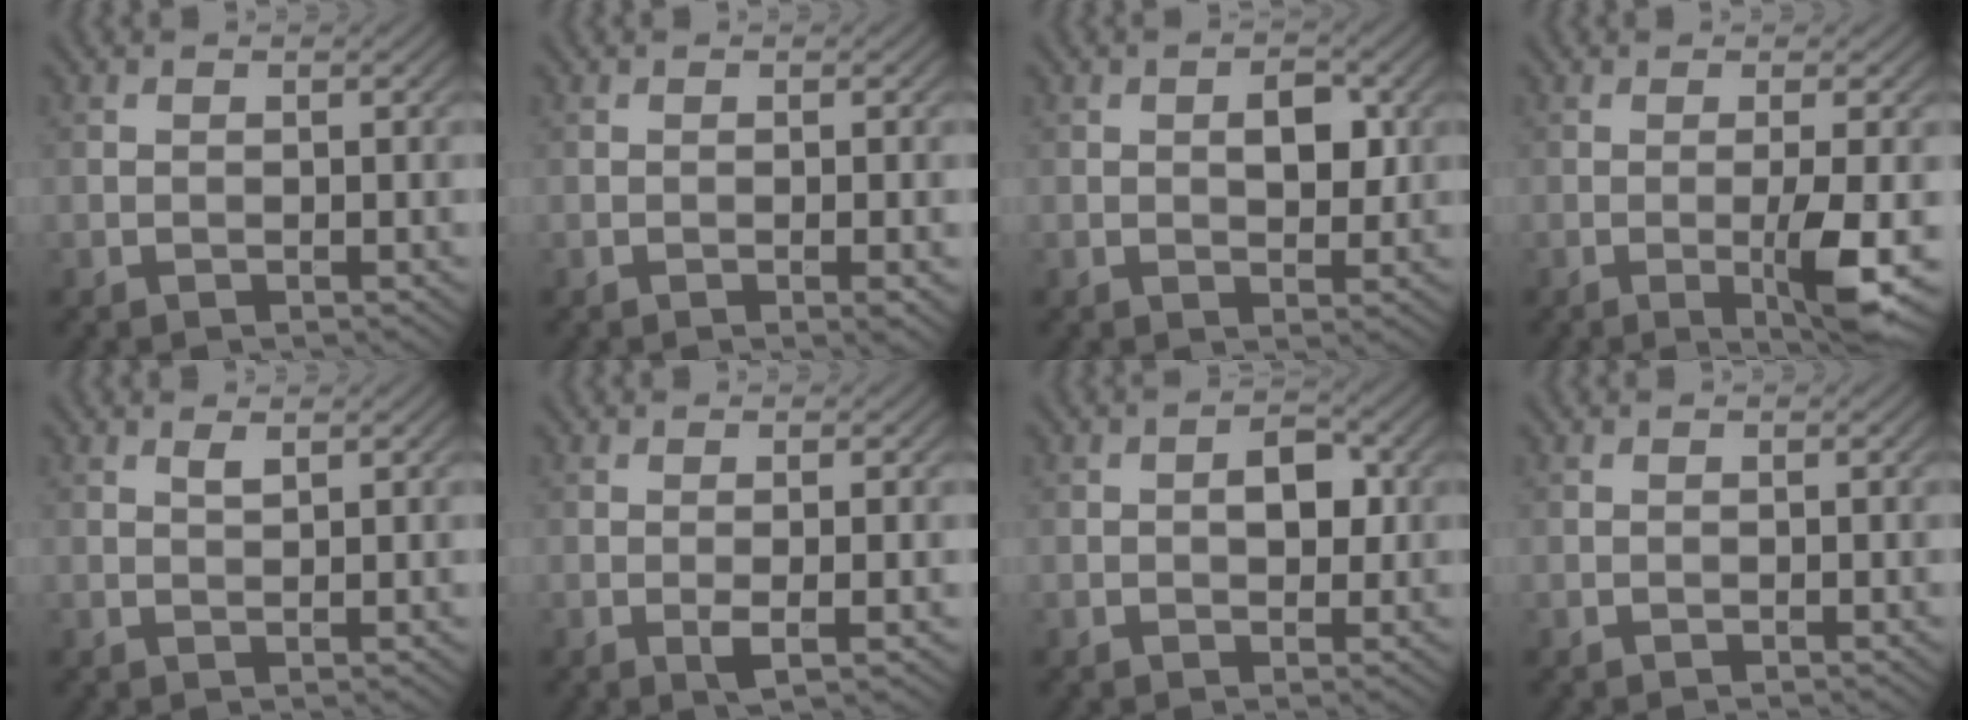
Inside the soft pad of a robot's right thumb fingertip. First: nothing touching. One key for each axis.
{"total": 1.4, "fx": -0.4, "fy": 0.0, "fz": 1.3, "tx": -0.024, "ty": -0.002, "tz": -0.007}
{"total": 3.6, "fx": 0.6, "fy": 2.0, "fz": 3.0, "tx": -0.046, "ty": -0.002, "tz": 0.009}
{"total": 5.6, "fx": -1.3, "fy": 0.5, "fz": 5.5, "tx": -0.098, "ty": 0.000, "tz": -0.021}
{"total": 1.2, "fx": 0.8, "fy": 0.2, "fz": 0.8, "tx": -0.020, "ty": 0.000, "tz": 0.017}
{"total": 2.3, "fx": -0.5, "fy": 0.2, "fz": 2.2, "tx": -0.043, "ty": -0.002, "tz": -0.010}
{"total": 3.4, "fx": 0.3, "fy": 2.0, "fz": 2.7, "tx": -0.042, "ty": 0.001, "tz": 0.001}
{"total": 0.0}